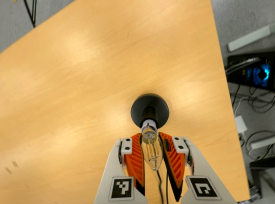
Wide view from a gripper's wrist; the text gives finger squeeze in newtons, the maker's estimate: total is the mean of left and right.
{"total": 22.2, "left": 21.7, "right": 22.7}